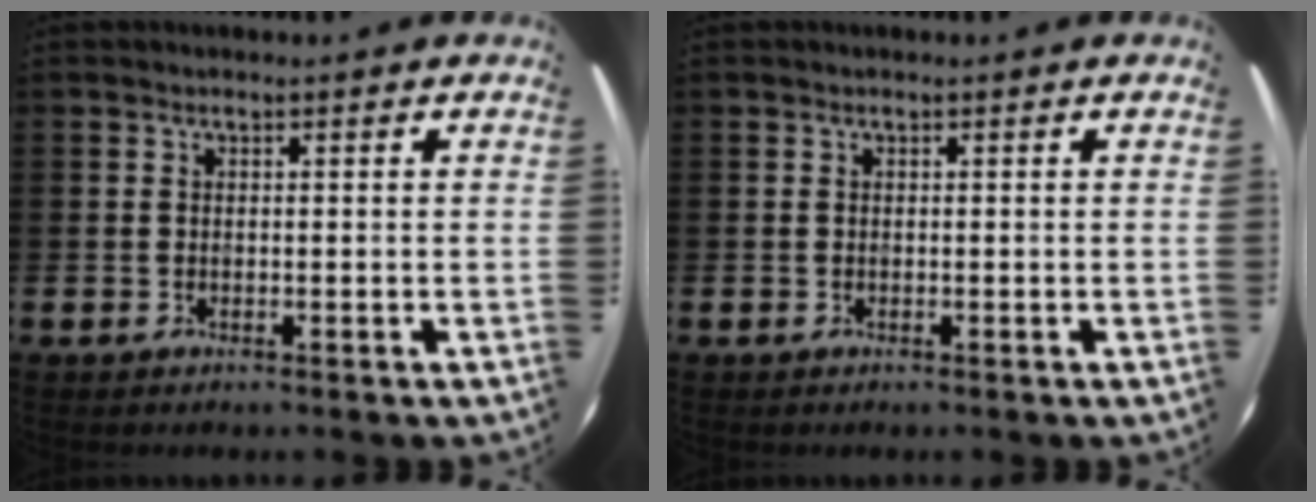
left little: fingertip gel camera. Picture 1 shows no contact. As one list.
[{"total": 0.0}]